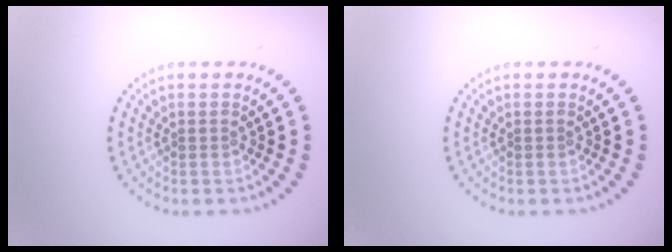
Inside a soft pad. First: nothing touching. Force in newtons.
{"total": 0.0}